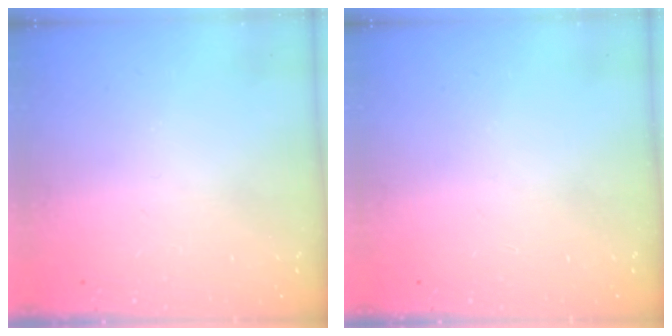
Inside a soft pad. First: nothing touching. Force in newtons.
{"total": 0.0}